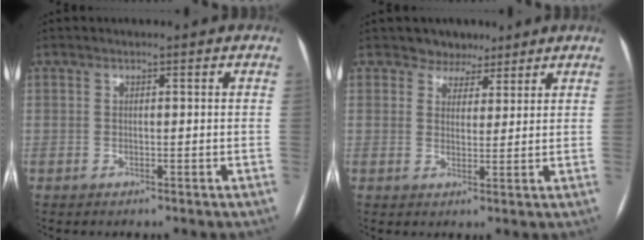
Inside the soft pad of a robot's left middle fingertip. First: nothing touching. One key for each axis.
{"total": 4.0, "fx": 3.1, "fy": 2.6, "fz": 0.0, "tx": 0.009, "ty": 0.001, "tz": 0.044}